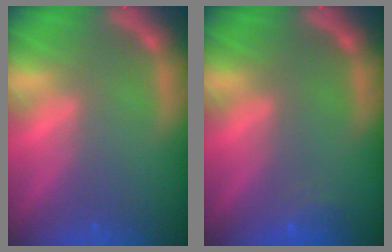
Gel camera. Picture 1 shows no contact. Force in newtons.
{"total": 1.9}